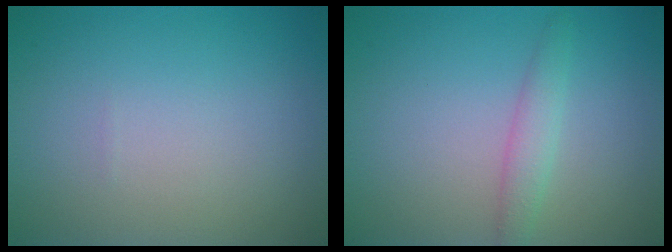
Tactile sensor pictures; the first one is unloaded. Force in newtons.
{"total": 1.8, "press": 1.8, "slide": 0.1}